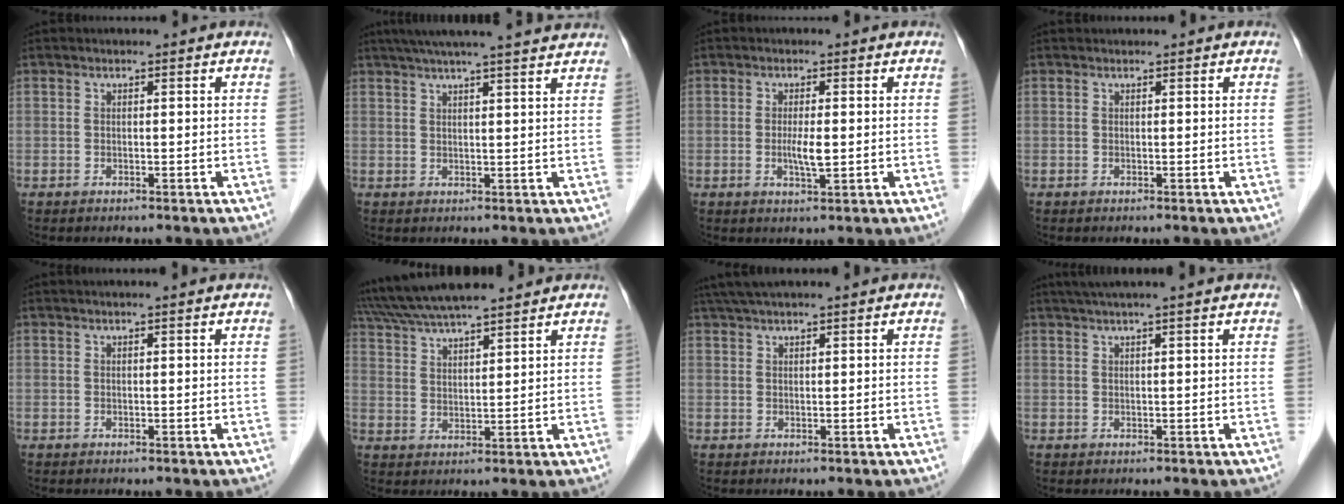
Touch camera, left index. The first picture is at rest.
{"total": 14.8, "force": [13.0, -0.1, 7.2], "torque": [-0.119, 0.026, 0.167]}
{"total": 3.0, "force": [-0.1, 0.5, 2.9], "torque": [-0.059, -0.004, -0.001]}
{"total": 0.0}
{"total": 2.5, "force": [2.2, -0.2, 1.2], "torque": [-0.016, 0.017, 0.027]}
{"total": 15.5, "force": [13.6, 1.9, 7.2], "torque": [-0.134, 0.042, 0.227]}
{"total": 7.7, "force": [6.7, 0.2, 3.9], "torque": [-0.063, 0.044, 0.099]}
{"total": 7.9, "force": [6.5, -0.7, 4.3], "torque": [-0.065, 0.034, 0.085]}